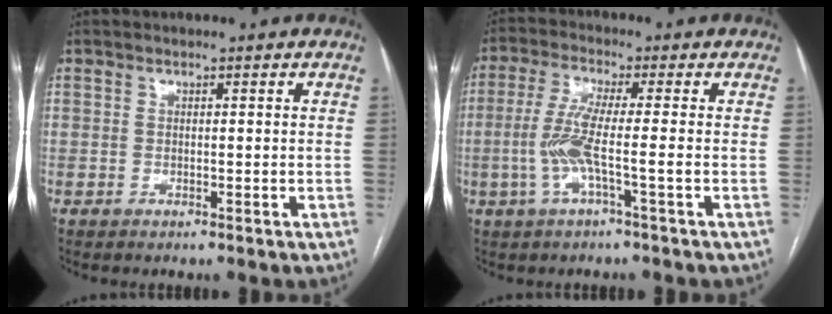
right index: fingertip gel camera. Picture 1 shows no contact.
{"total": 6.7, "force": [-1.5, -0.2, 6.5], "torque": [-0.142, 0.000, -0.034]}